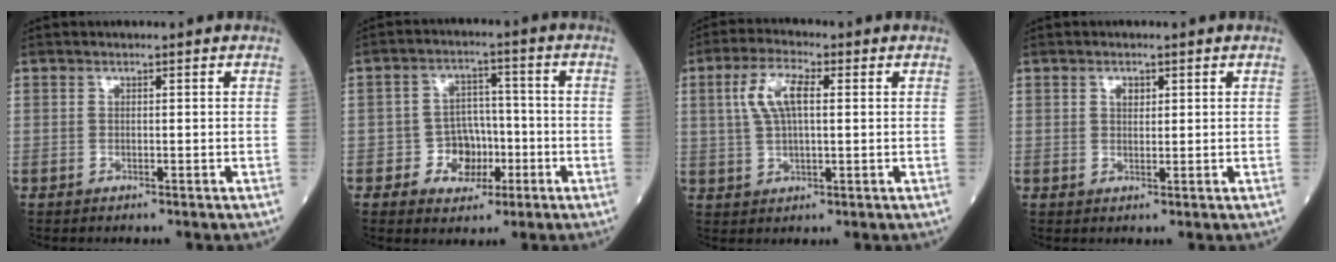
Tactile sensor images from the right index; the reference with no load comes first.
{"total": 5.9, "force": [-2.1, 5.0, 2.5], "torque": [-0.038, 0.018, -0.029]}
{"total": 7.0, "force": [1.8, 2.3, 6.4], "torque": [-0.138, 0.014, 0.037]}
{"total": 1.6, "force": [0.7, 1.0, 1.0], "torque": [-0.015, 0.000, 0.012]}